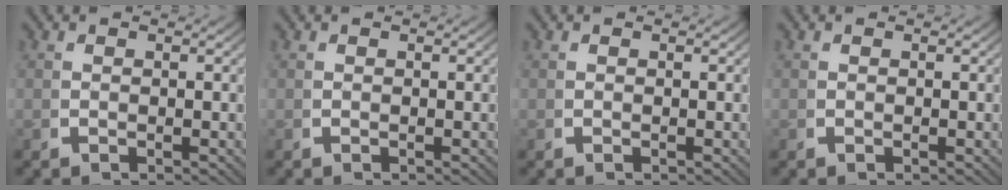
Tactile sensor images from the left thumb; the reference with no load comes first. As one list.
[{"total": 0.0}, {"total": 0.0}, {"total": 0.6, "force": [0.2, -0.5, -0.2], "torque": [0.007, 0.000, 0.005]}]